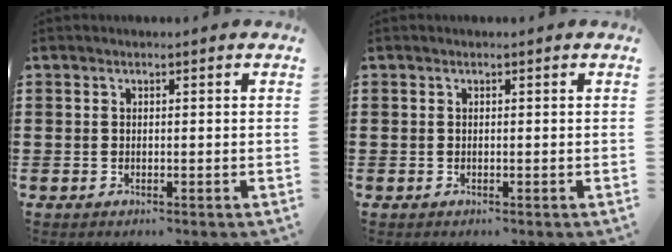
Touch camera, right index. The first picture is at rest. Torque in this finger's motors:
{"motor_torque": [-0.46, 0.49, 0.00, 0.00]}